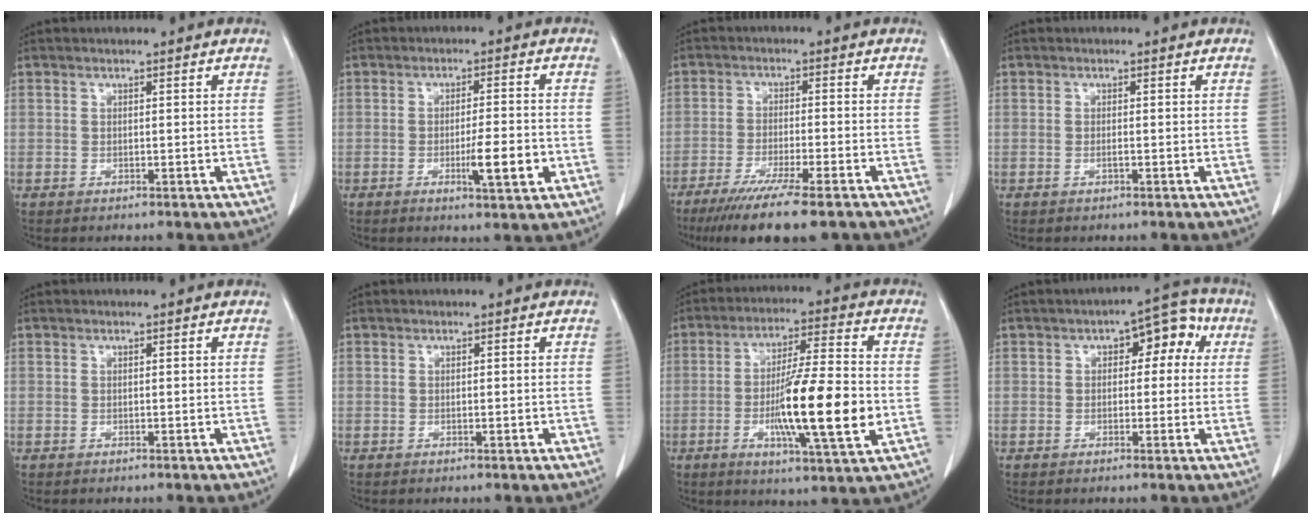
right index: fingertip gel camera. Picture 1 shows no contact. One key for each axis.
{"total": 6.2, "fx": -1.9, "fy": 0.6, "fz": 5.9, "tx": -0.094, "ty": -0.006, "tz": -0.024}
{"total": 12.1, "fx": -9.0, "fy": 0.8, "fz": 7.9, "tx": -0.123, "ty": -0.030, "tz": -0.141}
{"total": 0.6, "fx": -0.2, "fy": 0.0, "fz": 0.6, "tx": -0.012, "ty": 0.000, "tz": -0.003}
{"total": 0.0}
{"total": 0.6, "fx": -0.1, "fy": 0.1, "fz": 0.6, "tx": -0.009, "ty": 0.000, "tz": 0.002}
{"total": 15.6, "fx": -3.0, "fy": 1.0, "fz": 15.2, "tx": -0.259, "ty": -0.012, "tz": -0.050}
{"total": 6.8, "fx": 1.8, "fy": 3.5, "fz": 5.5, "tx": -0.058, "ty": 0.036, "tz": 0.017}